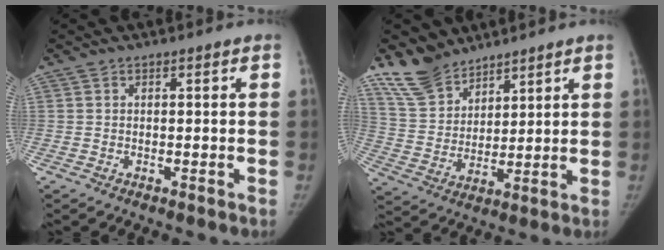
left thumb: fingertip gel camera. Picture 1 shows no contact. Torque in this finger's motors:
{"motor_torque": [0.09, 0.08, 0.42, -0.30, 0.05]}